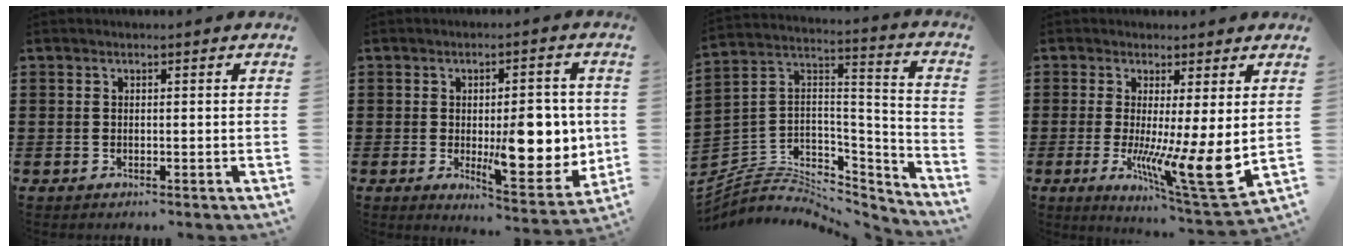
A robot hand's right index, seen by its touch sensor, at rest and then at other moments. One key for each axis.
{"total": 10.0, "fx": -0.4, "fy": 4.3, "fz": 9.0, "tx": -0.111, "ty": -0.015, "tz": -0.007}
{"total": 5.1, "fx": -3.2, "fy": 3.7, "fz": 1.5, "tx": -0.046, "ty": -0.013, "tz": -0.064}
{"total": 9.7, "fx": -0.9, "fy": 0.7, "fz": 9.6, "tx": -0.135, "ty": -0.038, "tz": -0.014}